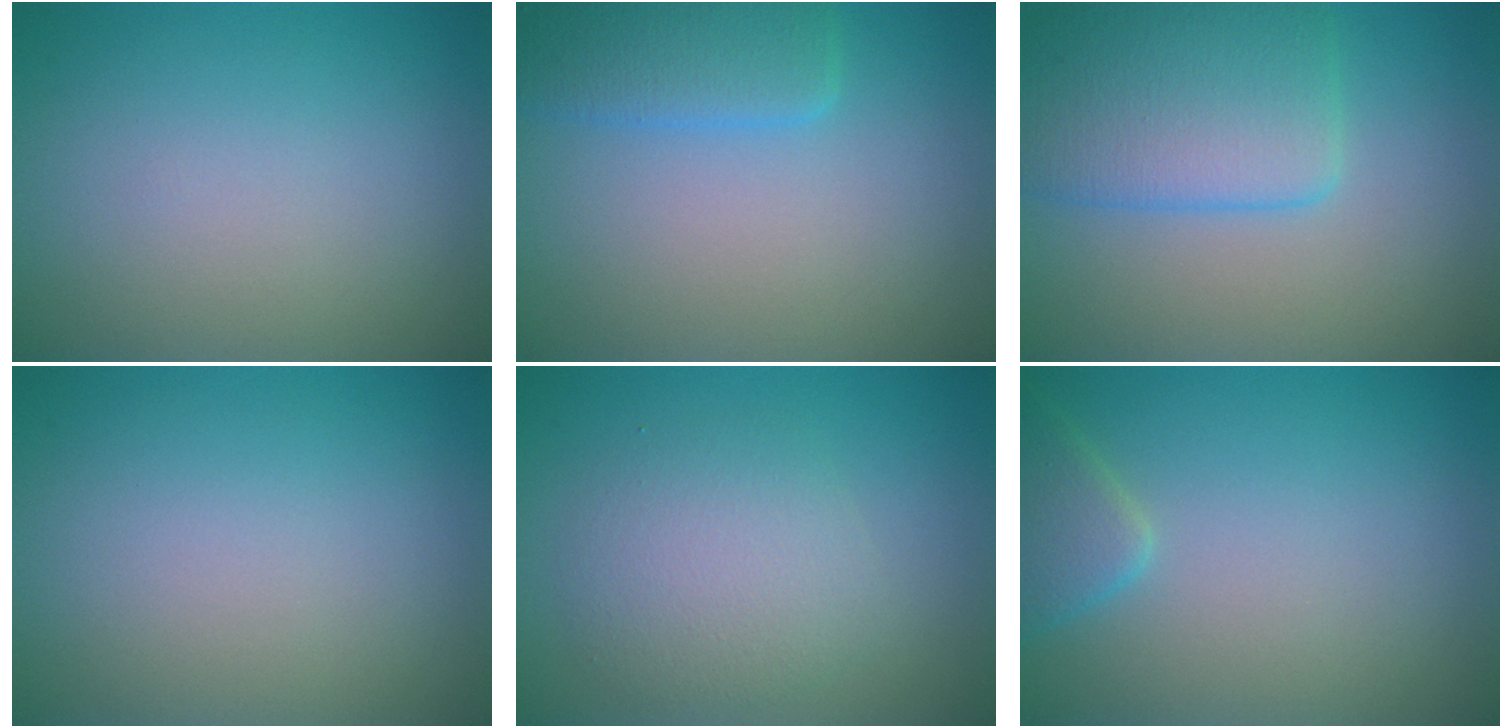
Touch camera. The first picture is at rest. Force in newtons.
{"total": 3.3, "press": 3.3, "slide": 0.2}
{"total": 5.9, "press": 5.9, "slide": 0.2}
{"total": 0.0}
{"total": 3.6, "press": 3.6, "slide": 0.0}
{"total": 2.4, "press": 2.4, "slide": 0.1}